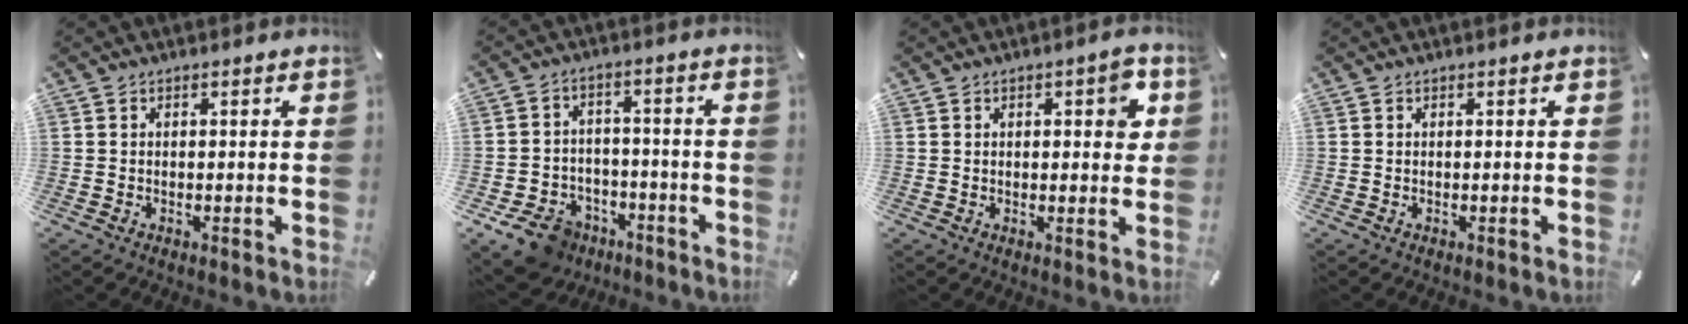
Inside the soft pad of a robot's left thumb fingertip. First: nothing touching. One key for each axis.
{"total": 9.8, "fx": -6.3, "fy": 6.6, "fz": 3.4, "tx": -0.072, "ty": 0.047, "tz": -0.113}
{"total": 5.0, "fx": 1.1, "fy": 2.4, "fz": 4.3, "tx": -0.052, "ty": -0.001, "tz": 0.011}
{"total": 0.0}